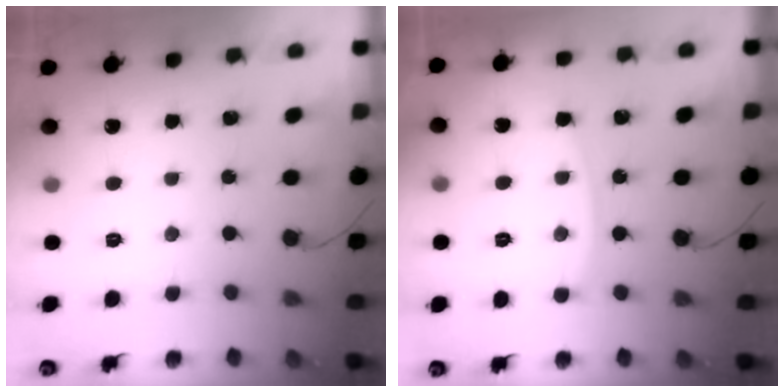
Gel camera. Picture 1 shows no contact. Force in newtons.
{"total": 4.3, "press": 4.3, "slide": 0.2}